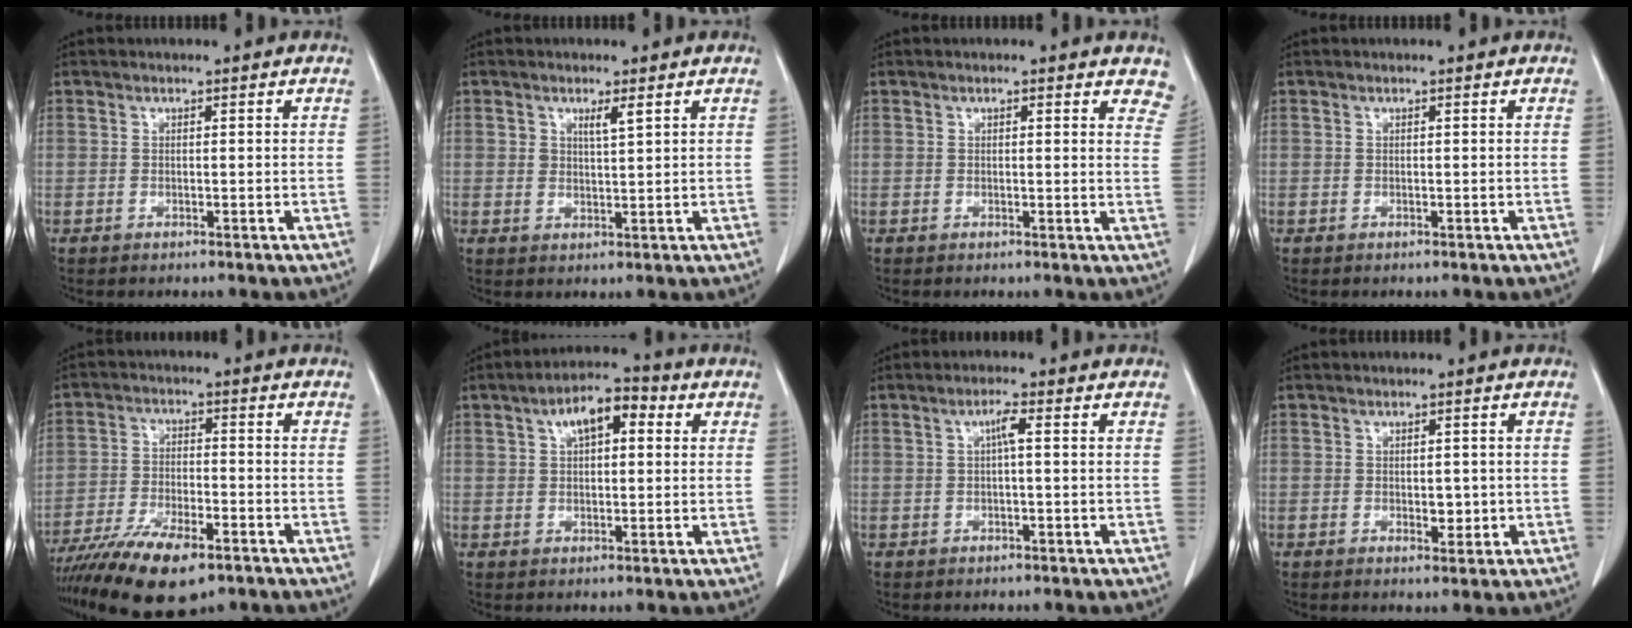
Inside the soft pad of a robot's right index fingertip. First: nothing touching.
{"total": 2.3, "force": [1.3, 0.4, 1.8], "torque": [-0.034, -0.004, 0.024]}
{"total": 4.7, "force": [3.7, 1.4, 2.5], "torque": [-0.009, -0.004, 0.023]}
{"total": 0.0}
{"total": 14.0, "force": [-9.6, 4.3, 9.3], "torque": [-0.173, -0.023, -0.164]}
{"total": 7.8, "force": [2.8, 3.4, 6.4], "torque": [-0.100, 0.032, 0.040]}
{"total": 2.2, "force": [0.4, 0.3, 2.1], "torque": [-0.039, 0.004, 0.006]}
{"total": 2.5, "force": [-0.2, 1.4, 2.0], "torque": [-0.027, -0.002, 0.003]}